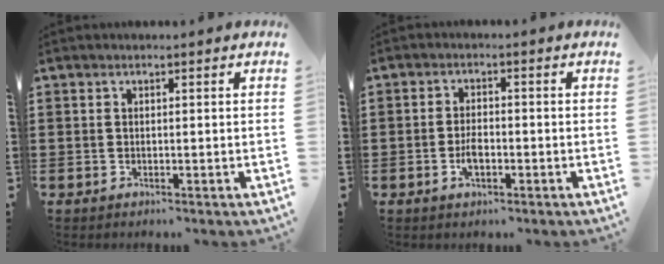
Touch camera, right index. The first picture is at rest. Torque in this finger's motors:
{"motor_torque": [1.31, 0.83, 0.17, -0.01]}